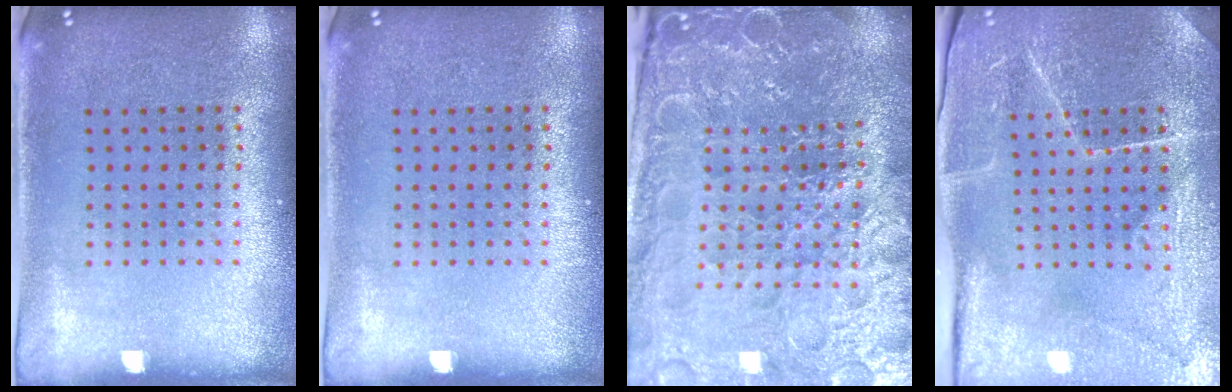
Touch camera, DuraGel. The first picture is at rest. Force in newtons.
{"total": 0.0}
{"total": 5.2, "press": 4.9, "slide": 1.7}
{"total": 4.0, "press": 3.9, "slide": 0.3}